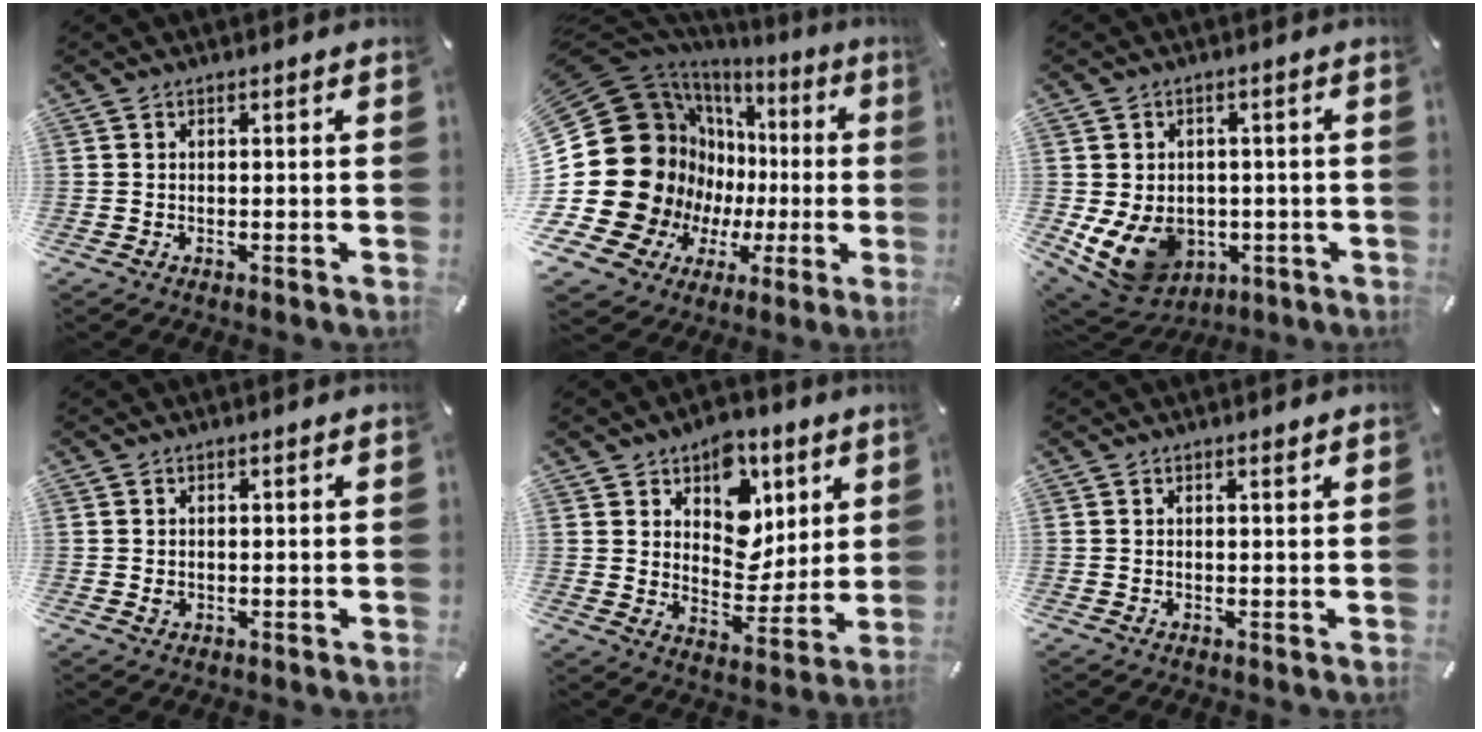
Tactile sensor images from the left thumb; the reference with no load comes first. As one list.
[{"total": 29.2, "force": [1.6, 22.0, 19.1], "torque": [-0.335, -0.085, 0.094]}, {"total": 10.9, "force": [-2.8, 9.0, 5.6], "torque": [-0.123, -0.002, -0.048]}, {"total": 0.9, "force": [0.1, 0.8, 0.4], "torque": [-0.001, 0.000, -0.001]}, {"total": 12.1, "force": [5.0, 9.8, 5.0], "torque": [-0.064, -0.043, 0.091]}, {"total": 0.7, "force": [0.4, 0.1, 0.5], "torque": [-0.010, 0.000, 0.008]}]